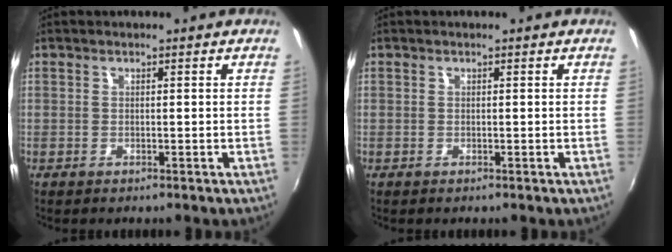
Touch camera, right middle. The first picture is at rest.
{"total": 0.0}